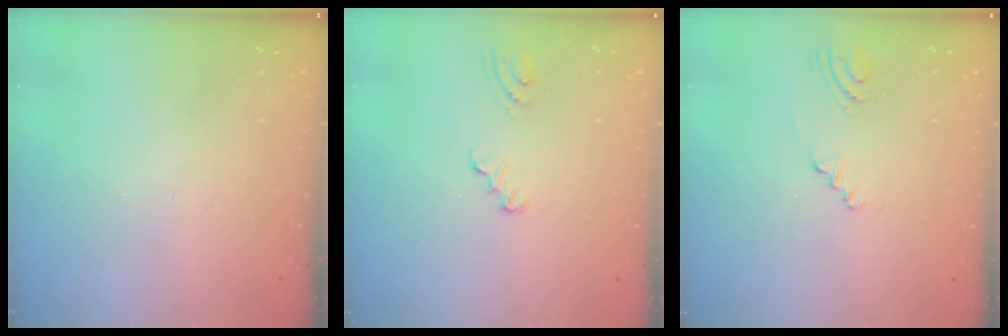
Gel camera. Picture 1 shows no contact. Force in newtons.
{"total": 2.3, "press": 2.3, "slide": 0.2}
{"total": 2.0, "press": 1.6, "slide": 1.2}